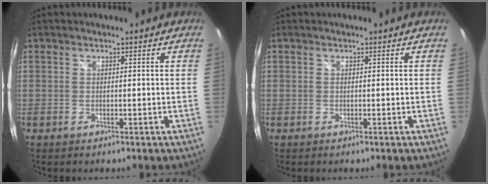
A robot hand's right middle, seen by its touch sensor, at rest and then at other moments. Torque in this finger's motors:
{"motor_torque": [0.08, -0.34, 0.02, 0.01]}